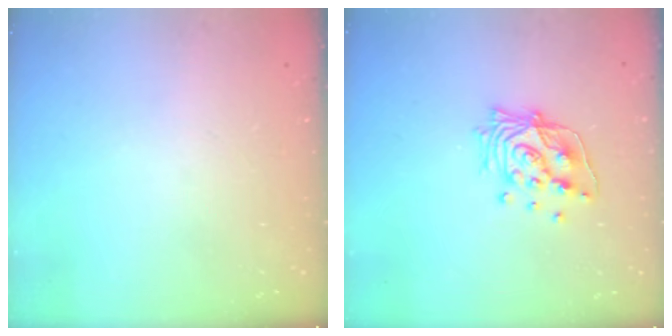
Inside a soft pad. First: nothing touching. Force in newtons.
{"total": 14.4, "press": 14.4, "slide": 1.1}